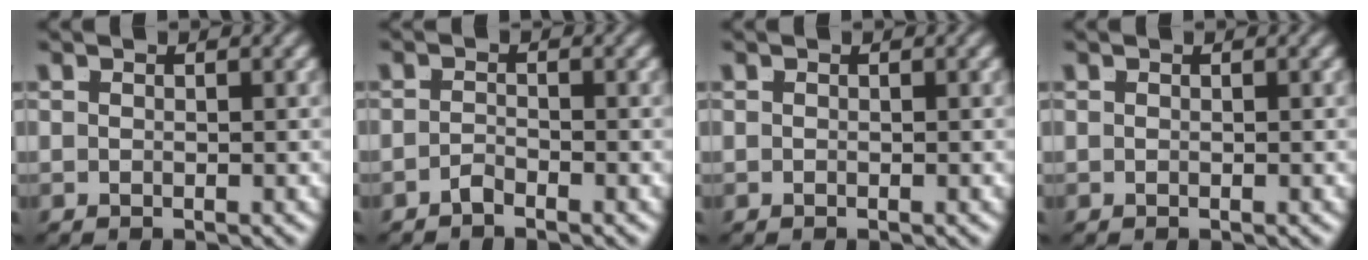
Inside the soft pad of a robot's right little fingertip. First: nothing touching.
{"total": 1.6, "force": [-1.5, -0.4, 0.1], "torque": [0.004, -0.007, -0.026]}
{"total": 0.0}
{"total": 0.0}